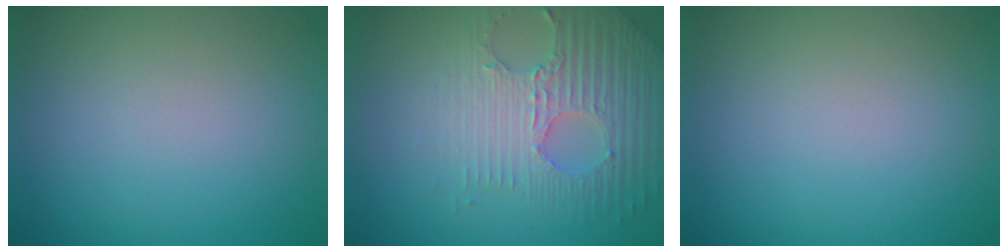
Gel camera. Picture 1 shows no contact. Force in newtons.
{"total": 4.5, "press": 4.1, "slide": 1.8}
{"total": 0.0}